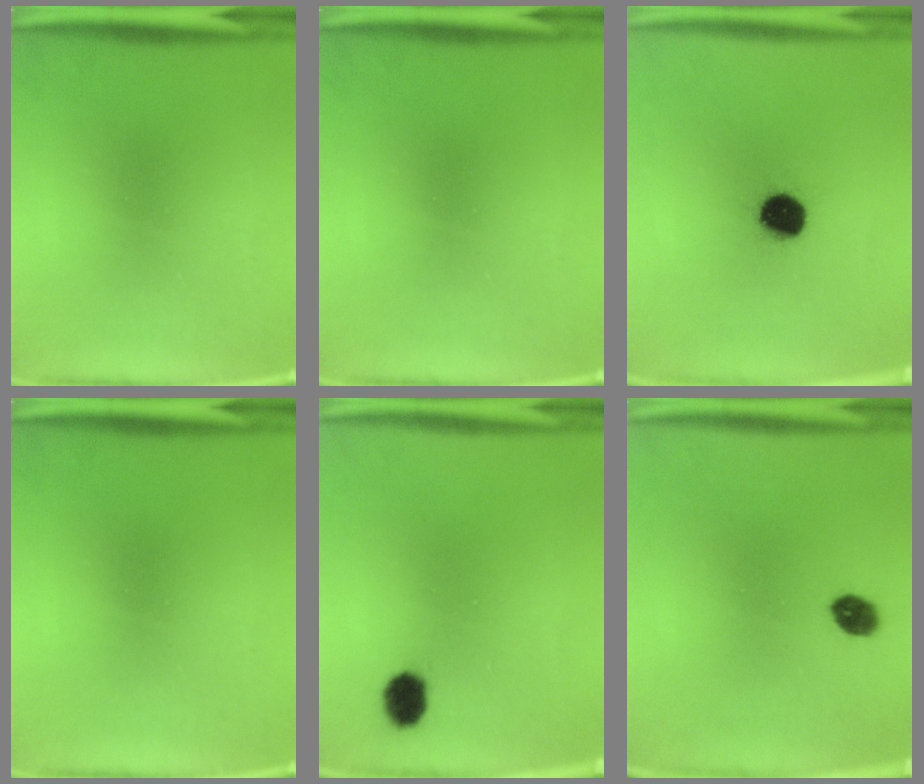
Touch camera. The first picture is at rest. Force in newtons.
{"total": 0.0}
{"total": 9.6}
{"total": 0.0}
{"total": 5.0}
{"total": 4.0}